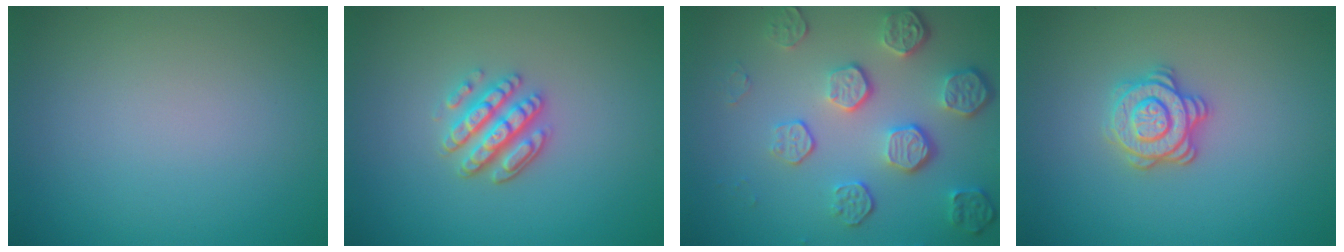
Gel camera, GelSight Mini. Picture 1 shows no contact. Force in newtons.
{"total": 3.4, "press": 3.0, "slide": 1.6}
{"total": 5.7, "press": 4.2, "slide": 3.8}
{"total": 3.3, "press": 2.9, "slide": 1.5}